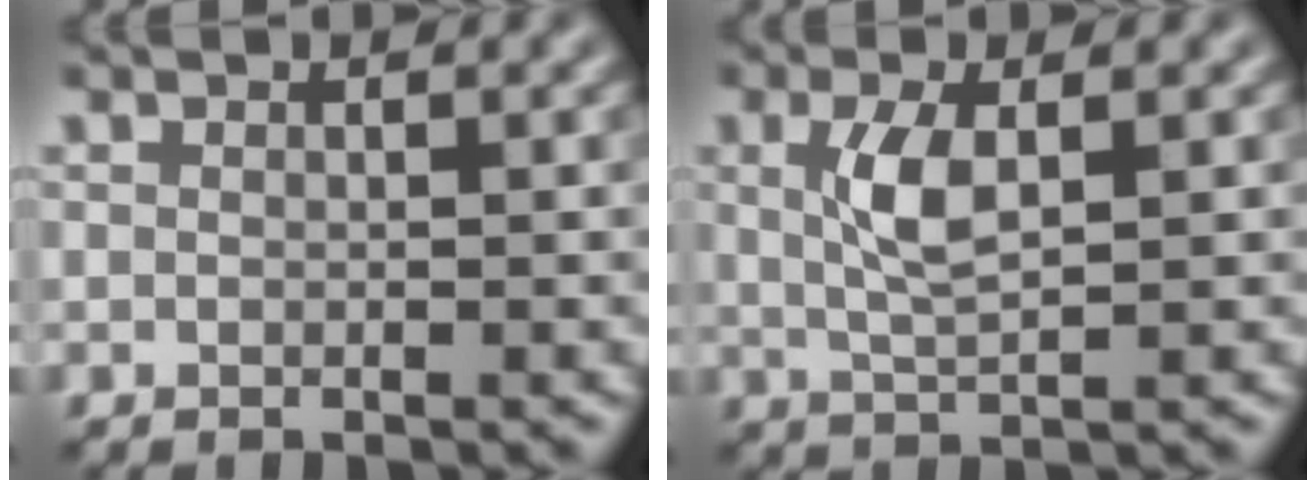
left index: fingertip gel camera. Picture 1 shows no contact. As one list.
[{"total": 3.3, "force": [0.8, 1.2, 3.0], "torque": [-0.070, 0.003, 0.015]}]